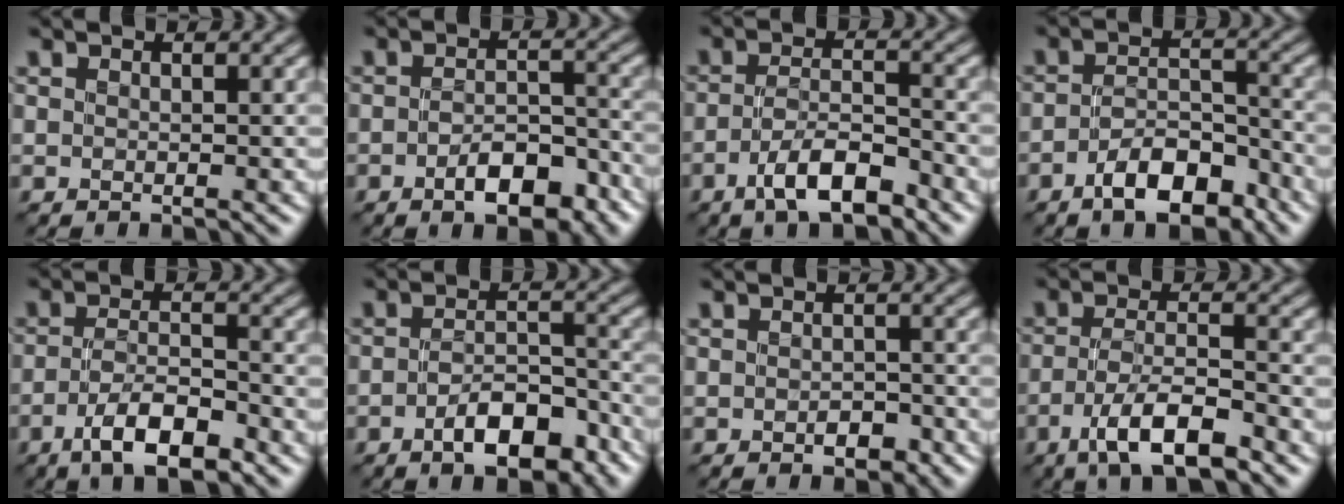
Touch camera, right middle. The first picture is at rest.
{"total": 4.9, "force": [-2.6, 2.1, 3.5], "torque": [-0.056, 0.005, -0.041]}
{"total": 4.9, "force": [-3.1, 1.4, 3.6], "torque": [-0.068, 0.003, -0.058]}
{"total": 5.5, "force": [-3.5, 2.3, 3.7], "torque": [-0.060, 0.004, -0.062]}
{"total": 5.3, "force": [-3.1, 1.7, 4.0], "torque": [-0.076, 0.002, -0.057]}
{"total": 5.5, "force": [-3.0, 2.3, 4.0], "torque": [-0.066, 0.005, -0.049]}
{"total": 1.5, "force": [-0.8, 0.9, 1.0], "torque": [-0.015, 0.002, -0.015]}
{"total": 6.1, "force": [-3.7, 1.6, 4.5], "torque": [-0.086, 0.002, -0.069]}